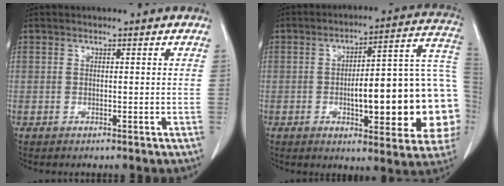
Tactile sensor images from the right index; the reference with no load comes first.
{"total": 22.9, "force": [-3.6, 5.2, 22.0], "torque": [-0.221, 0.039, -0.036]}